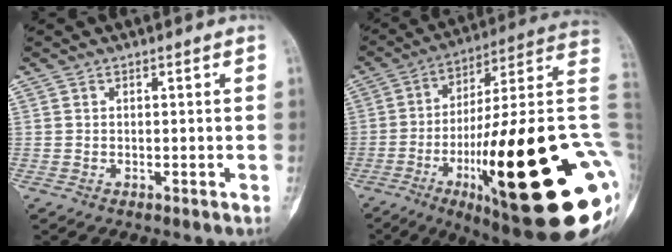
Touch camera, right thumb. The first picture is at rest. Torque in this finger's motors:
{"motor_torque": [3.20, 1.81, 2.52, -0.25, 0.92]}